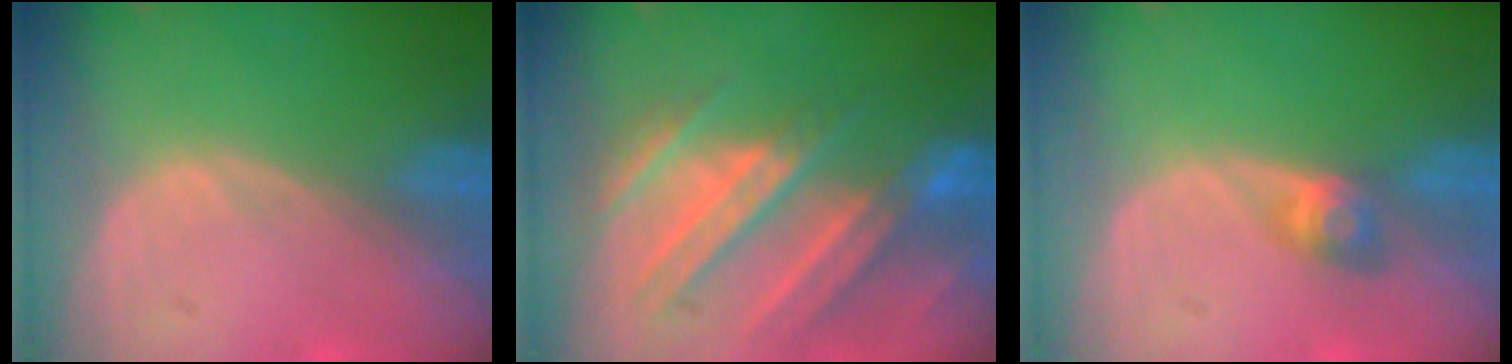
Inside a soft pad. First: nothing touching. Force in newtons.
{"total": 10.5, "press": 9.6, "slide": 4.2}
{"total": 2.9, "press": 2.6, "slide": 1.4}